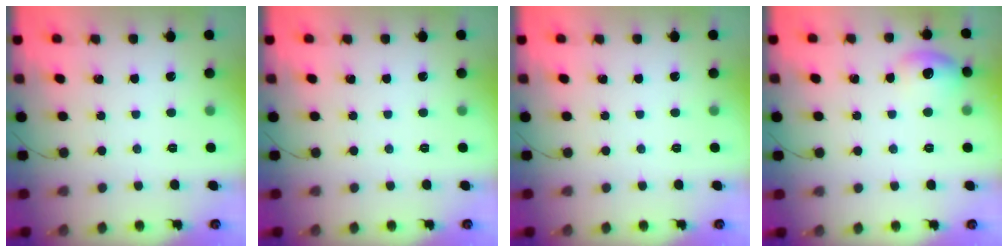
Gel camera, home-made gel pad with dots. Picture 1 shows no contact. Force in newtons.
{"total": 0.0}
{"total": 0.0}
{"total": 9.2, "press": 8.2, "slide": 4.0}